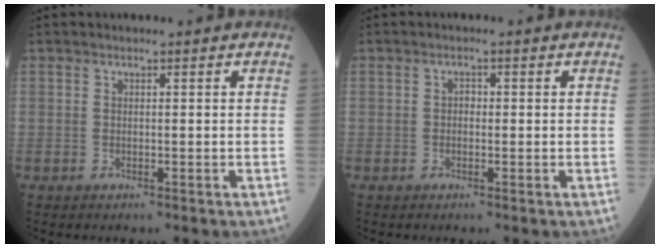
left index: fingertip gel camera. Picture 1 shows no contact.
{"total": 1.0, "force": [-0.1, 0.7, 0.7], "torque": [-0.010, 0.002, -0.005]}